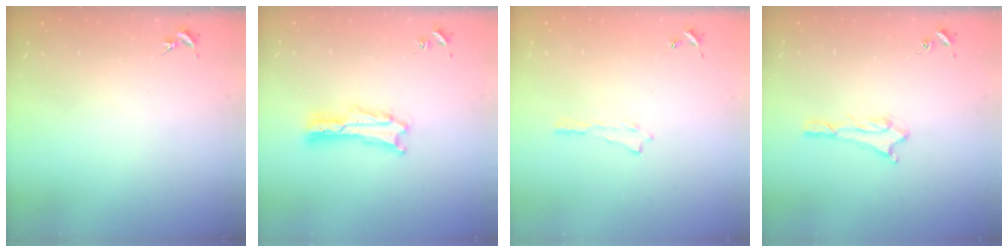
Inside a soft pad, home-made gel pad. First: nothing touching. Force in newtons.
{"total": 1.4, "press": 1.3, "slide": 0.2}
{"total": 0.0}
{"total": 2.0, "press": 2.0, "slide": 0.2}